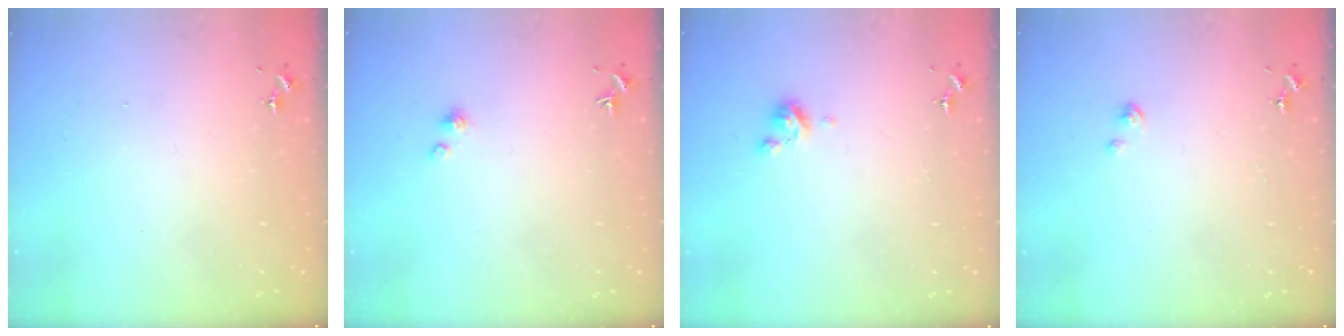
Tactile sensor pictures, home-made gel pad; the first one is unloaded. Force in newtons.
{"total": 2.1, "press": 2.1, "slide": 0.2}
{"total": 4.3, "press": 4.3, "slide": 0.3}
{"total": 1.9, "press": 1.9, "slide": 0.2}